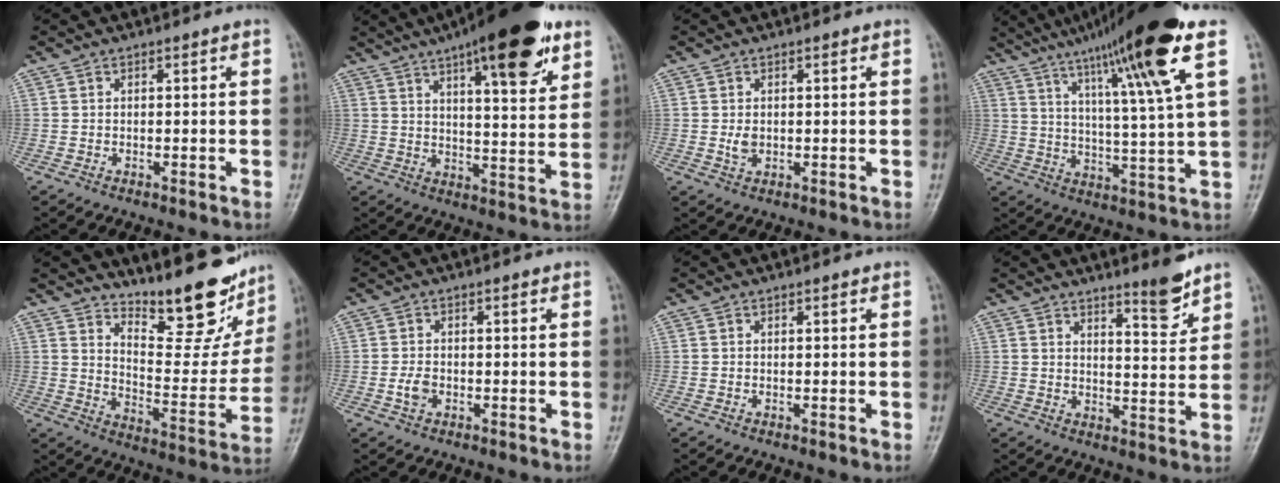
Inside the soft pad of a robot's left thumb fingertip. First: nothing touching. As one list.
[{"total": 19.7, "force": [11.5, 5.5, 15.1], "torque": [-0.202, -0.036, 0.170]}, {"total": 1.9, "force": [0.2, 1.4, 1.3], "torque": [-0.020, -0.004, 0.008]}, {"total": 20.3, "force": [11.1, 0.5, 17.0], "torque": [-0.266, -0.025, 0.177]}, {"total": 18.4, "force": [14.9, 5.7, 9.1], "torque": [-0.082, -0.113, 0.212]}, {"total": 2.4, "force": [-0.7, 1.7, 1.6], "torque": [-0.029, 0.002, -0.015]}, {"total": 0.0}, {"total": 6.1, "force": [5.0, 0.9, 3.4], "torque": [-0.041, -0.048, 0.078]}]